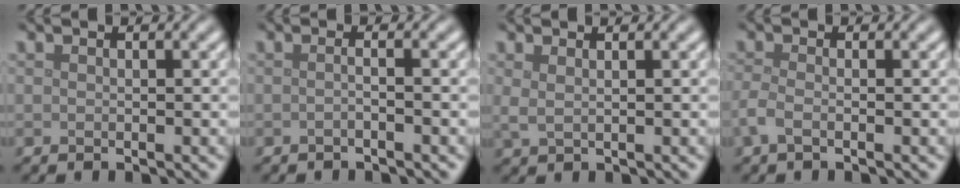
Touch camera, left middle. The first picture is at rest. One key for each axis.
{"total": 1.1, "fx": -0.4, "fy": 0.4, "fz": 1.0, "tx": -0.012, "ty": -0.004, "tz": -0.013}
{"total": 1.2, "fx": 0.7, "fy": 0.5, "fz": 0.9, "tx": -0.017, "ty": -0.002, "tz": 0.014}
{"total": 1.9, "fx": -0.9, "fy": 0.7, "fz": 1.5, "tx": -0.041, "ty": -0.003, "tz": -0.027}